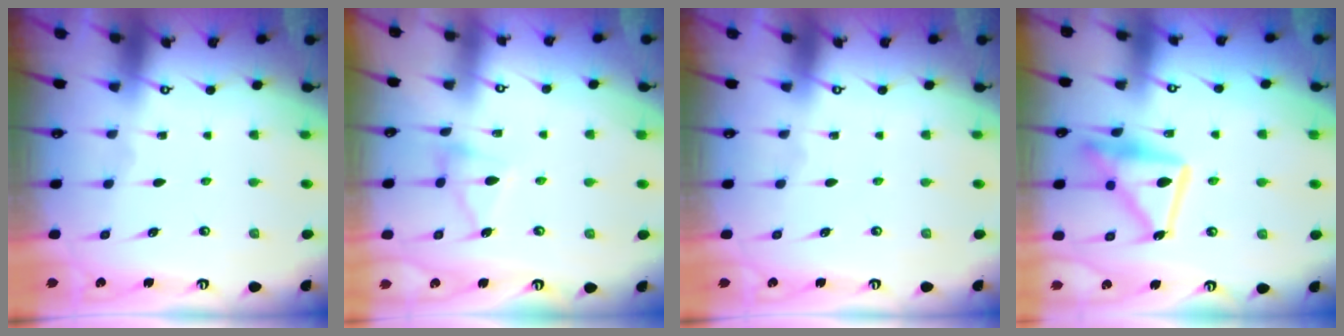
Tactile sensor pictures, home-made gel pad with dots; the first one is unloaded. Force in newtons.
{"total": 7.2, "press": 7.2, "slide": 0.6}
{"total": 0.0}
{"total": 14.8, "press": 14.7, "slide": 1.3}